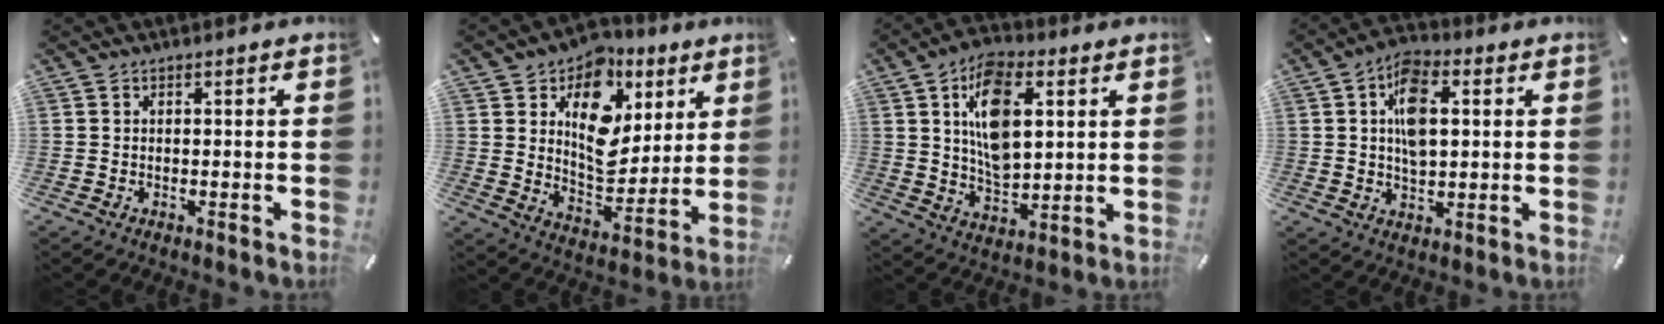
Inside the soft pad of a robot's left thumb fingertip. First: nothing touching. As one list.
[{"total": 15.0, "force": [5.9, 11.1, 8.2], "torque": [-0.107, -0.044, 0.108]}, {"total": 14.0, "force": [4.4, 8.3, 10.3], "torque": [-0.185, 0.002, 0.078]}, {"total": 9.9, "force": [2.1, 5.9, 7.7], "torque": [-0.125, 0.001, 0.034]}]